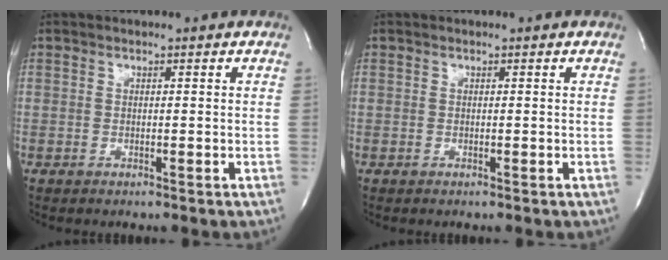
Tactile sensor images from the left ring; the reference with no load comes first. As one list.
[{"total": 0.0}]